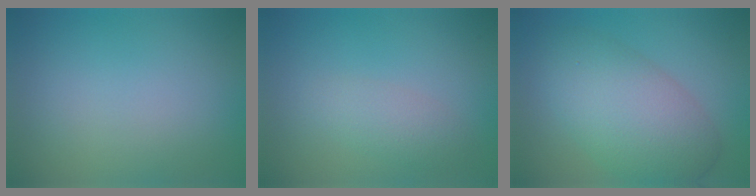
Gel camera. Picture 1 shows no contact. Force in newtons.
{"total": 2.1, "press": 2.1, "slide": 0.0}
{"total": 7.6, "press": 7.6, "slide": 0.2}